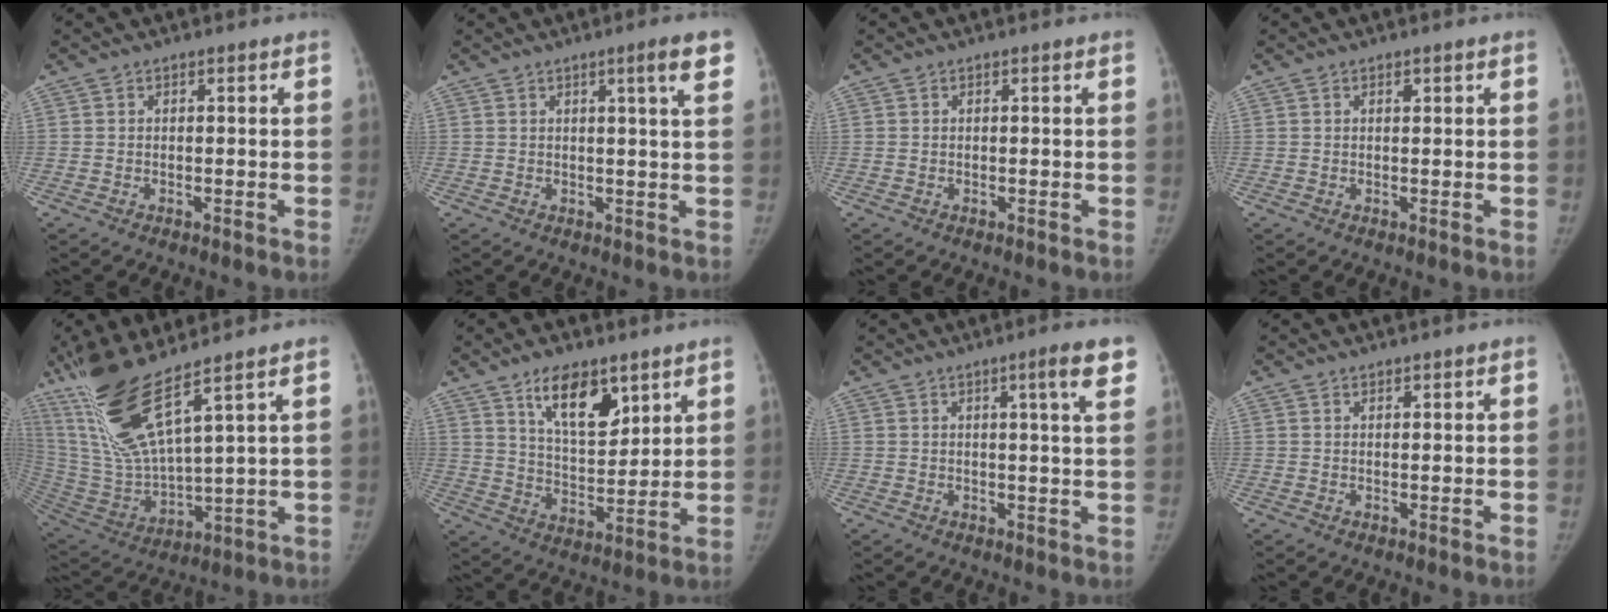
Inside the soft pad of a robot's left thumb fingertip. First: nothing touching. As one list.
[{"total": 5.2, "force": [2.7, -0.1, 4.4], "torque": [-0.055, -0.014, 0.036]}, {"total": 0.0}, {"total": 0.5, "force": [0.3, 0.3, 0.3], "torque": [0.005, -0.007, 0.004]}, {"total": 18.6, "force": [11.5, 2.9, 14.3], "torque": [-0.295, -0.060, 0.237]}, {"total": 12.2, "force": [7.3, 5.8, 7.9], "torque": [-0.096, -0.055, 0.132]}, {"total": 5.8, "force": [3.1, 0.0, 4.9], "torque": [-0.062, -0.015, 0.041]}, {"total": 0.6, "force": [0.6, 0.2, -0.1], "torque": [0.010, -0.011, 0.009]}]